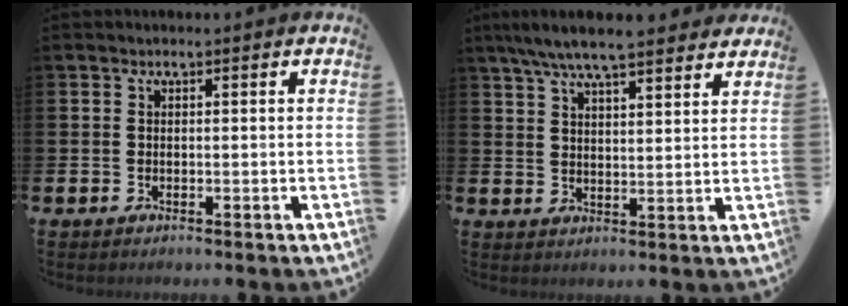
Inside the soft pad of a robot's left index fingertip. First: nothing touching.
{"total": 7.3, "force": [6.7, 0.9, 2.8], "torque": [-0.072, -0.024, 0.122]}